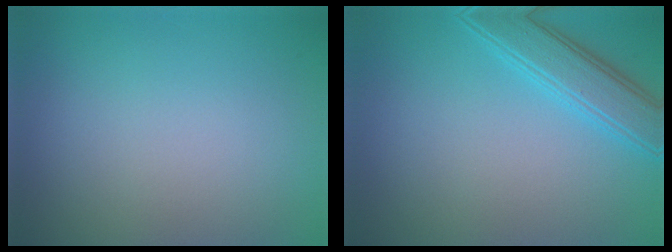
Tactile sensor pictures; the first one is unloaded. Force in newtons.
{"total": 3.8, "press": 3.8, "slide": 0.1}